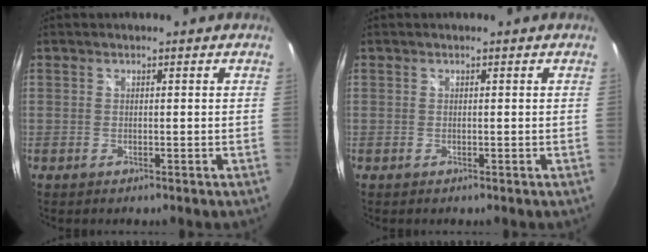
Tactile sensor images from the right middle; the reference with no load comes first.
{"total": 0.0}